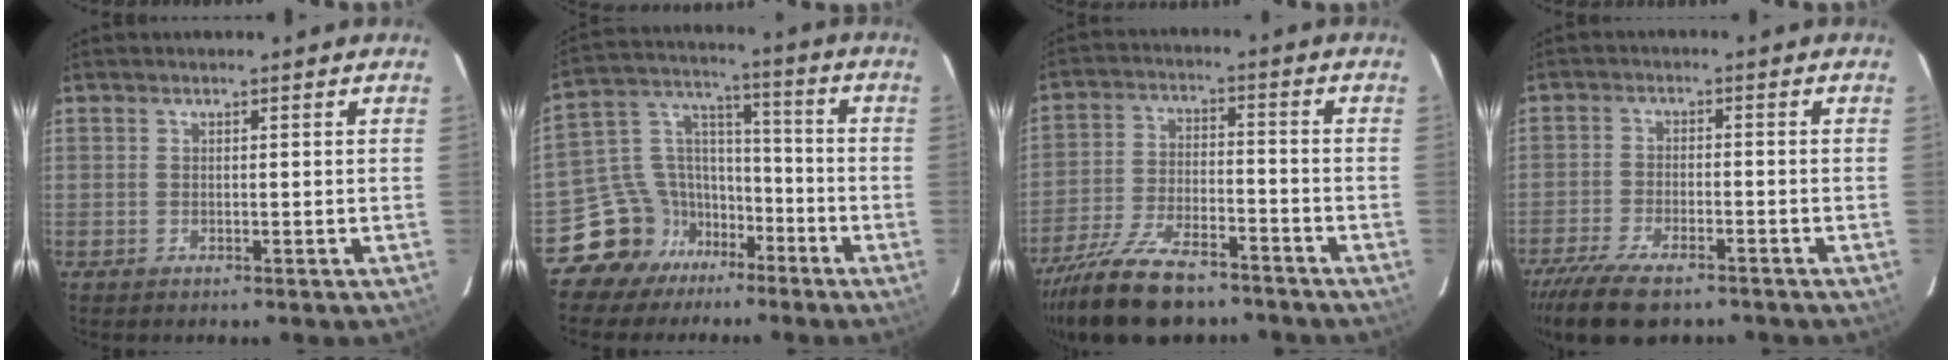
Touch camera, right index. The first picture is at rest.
{"total": 11.8, "force": [-8.0, 8.6, 1.7], "torque": [-0.052, 0.069, -0.137]}
{"total": 17.2, "force": [-13.8, 5.9, 8.5], "torque": [-0.184, -0.028, -0.236]}
{"total": 11.6, "force": [-8.9, 3.8, 6.3], "torque": [-0.150, -0.031, -0.159]}